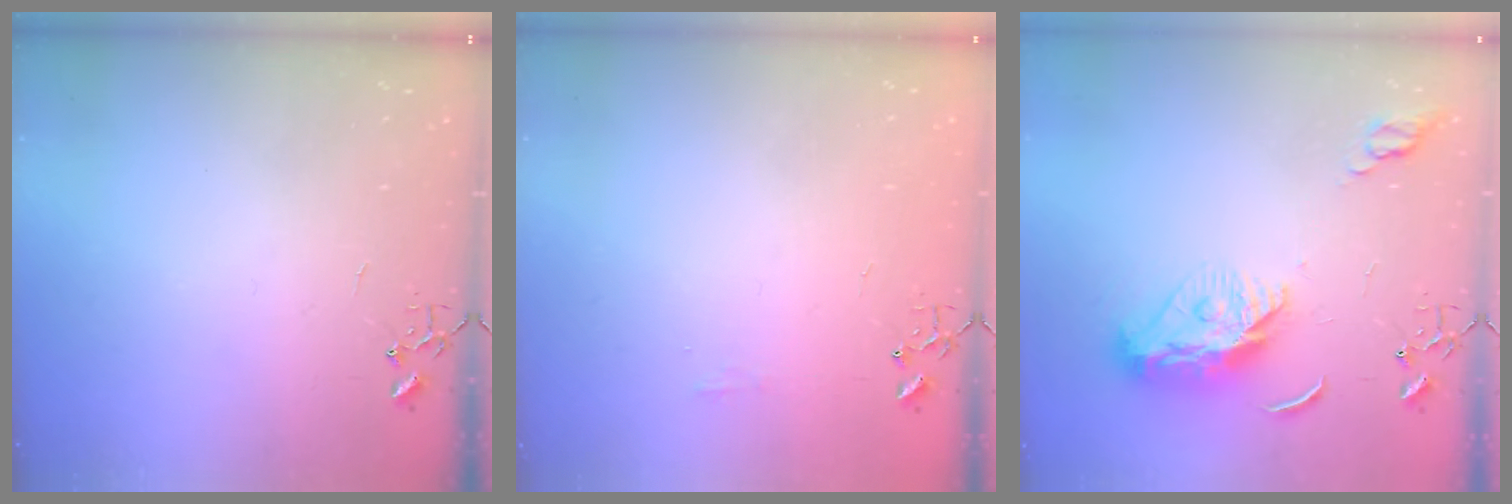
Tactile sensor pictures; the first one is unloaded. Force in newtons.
{"total": 4.5, "press": 4.4, "slide": 0.7}
{"total": 10.9, "press": 10.9, "slide": 0.9}